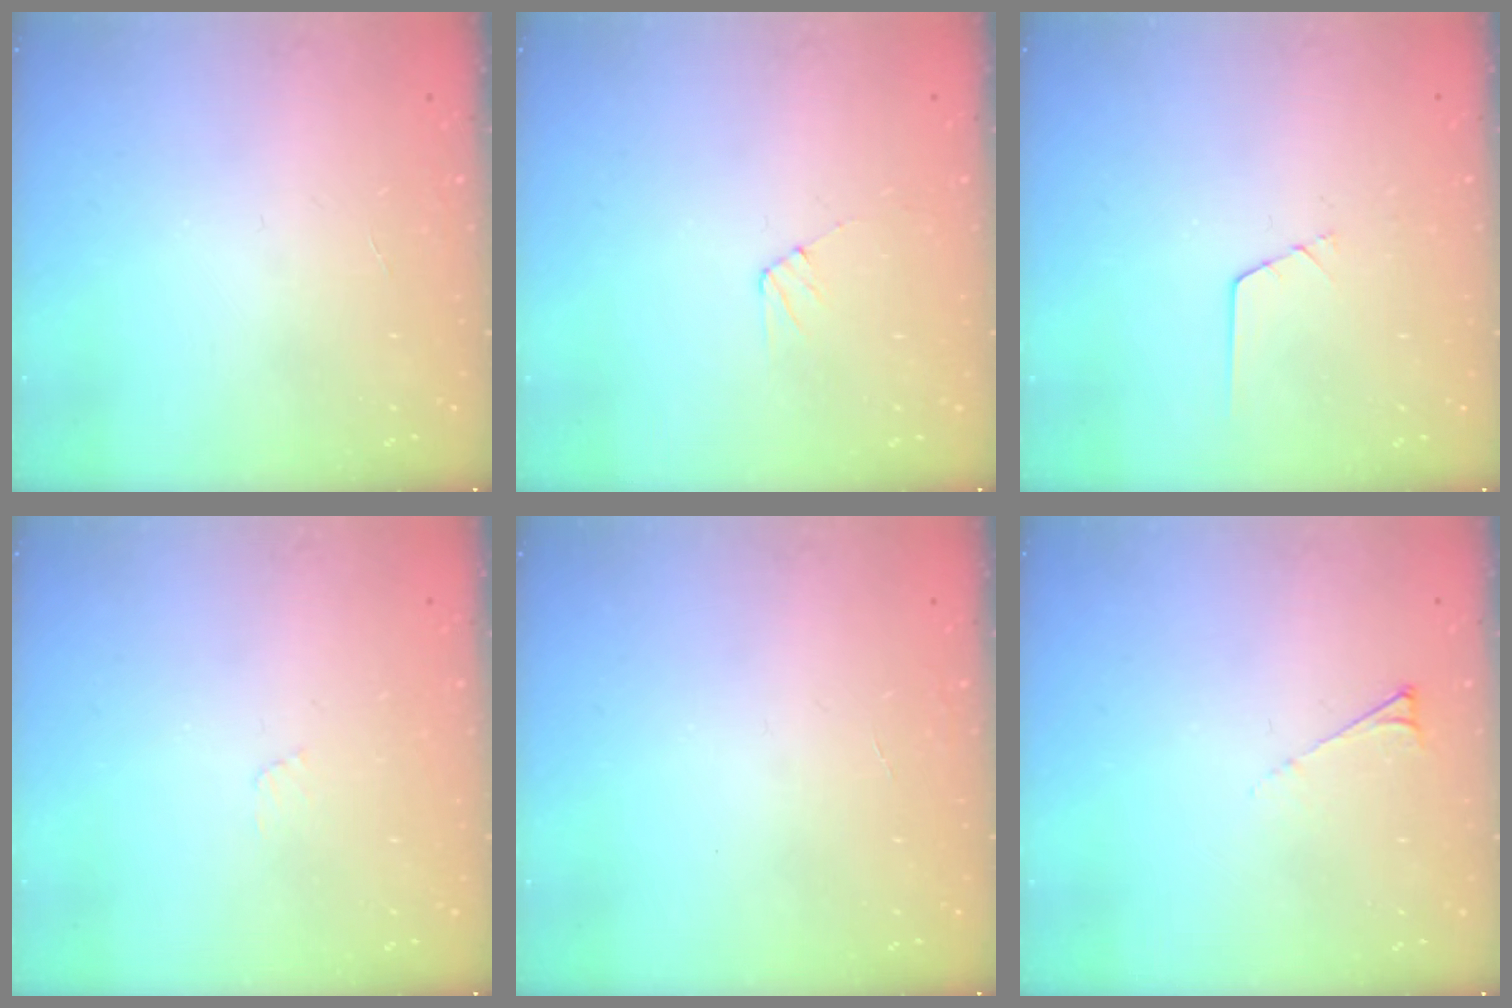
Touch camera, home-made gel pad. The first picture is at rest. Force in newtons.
{"total": 5.7, "press": 5.7, "slide": 0.6}
{"total": 0.6, "press": 0.6, "slide": 0.2}
{"total": 2.7, "press": 2.7, "slide": 0.2}
{"total": 0.0}
{"total": 3.7, "press": 3.6, "slide": 0.6}